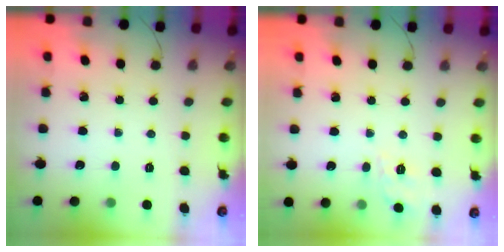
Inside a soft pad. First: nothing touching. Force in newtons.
{"total": 2.3, "press": 2.0, "slide": 1.3}